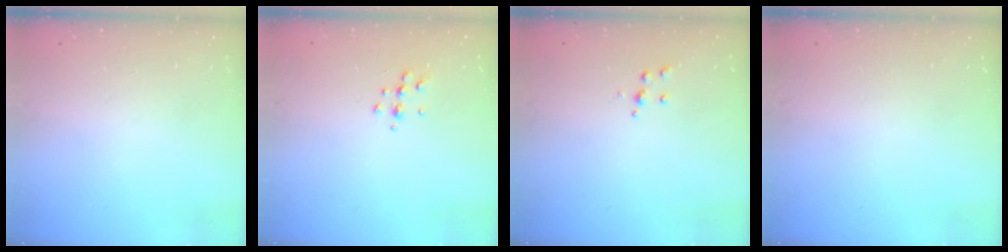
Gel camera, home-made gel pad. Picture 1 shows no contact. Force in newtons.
{"total": 6.3, "press": 6.2, "slide": 1.0}
{"total": 3.9, "press": 3.8, "slide": 0.4}
{"total": 0.0}